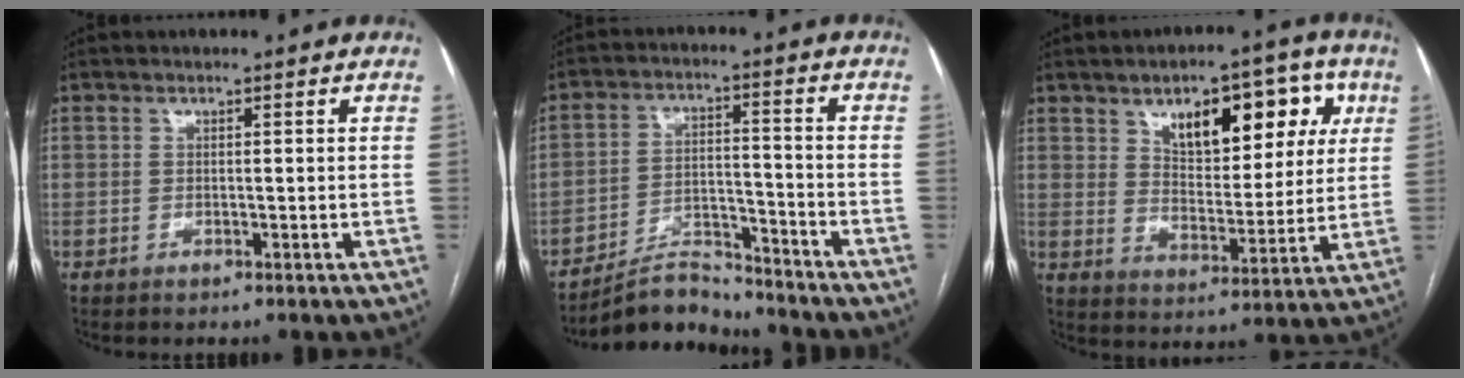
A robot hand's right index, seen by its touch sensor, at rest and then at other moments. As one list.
[{"total": 7.0, "force": [-6.9, 1.3, 0.2], "torque": [0.000, 0.015, -0.119]}, {"total": 13.7, "force": [6.3, 6.5, 10.3], "torque": [-0.130, 0.024, 0.097]}]